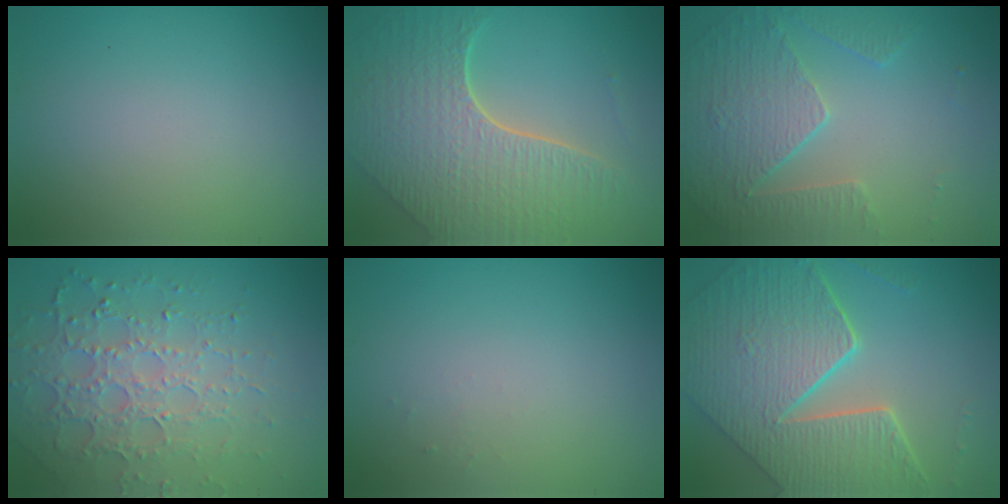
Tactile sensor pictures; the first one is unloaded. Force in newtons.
{"total": 7.6, "press": 5.5, "slide": 5.2}
{"total": 3.8, "press": 3.5, "slide": 1.4}
{"total": 4.9, "press": 4.3, "slide": 2.3}
{"total": 0.5, "press": 0.5, "slide": 0.2}
{"total": 9.2, "press": 6.6, "slide": 6.4}